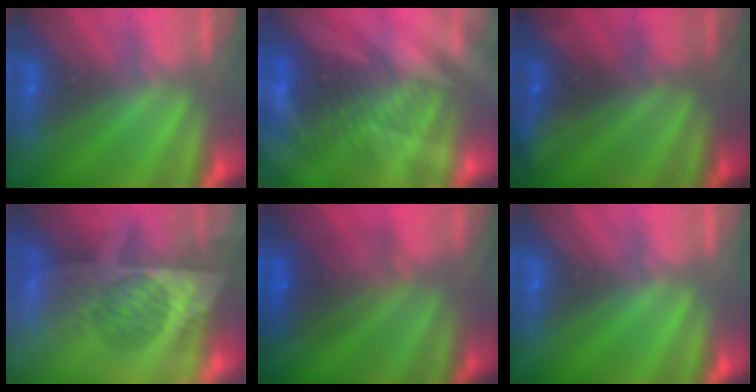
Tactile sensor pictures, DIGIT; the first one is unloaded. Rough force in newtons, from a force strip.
{"total": 3.1}
{"total": 2.4}
{"total": 8.3}
{"total": 7.4}
{"total": 0.0}